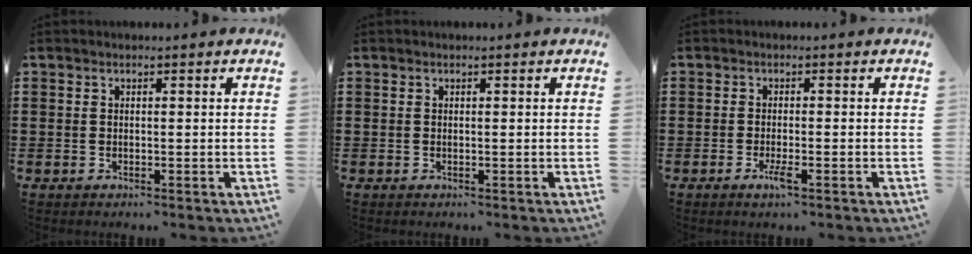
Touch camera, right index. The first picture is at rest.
{"total": 0.0}
{"total": 2.2, "force": [-1.2, 0.2, 1.9], "torque": [-0.046, -0.009, -0.025]}